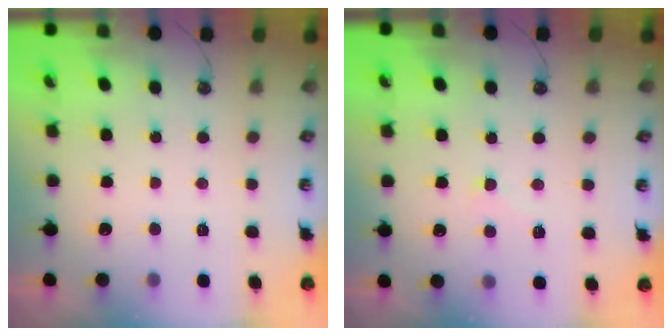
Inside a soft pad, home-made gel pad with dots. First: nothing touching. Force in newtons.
{"total": 4.6, "press": 4.5, "slide": 0.7}